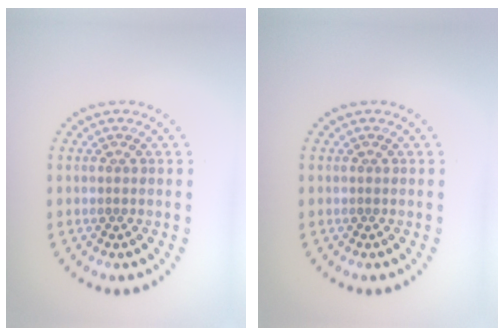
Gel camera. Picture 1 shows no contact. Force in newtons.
{"total": 0.0}